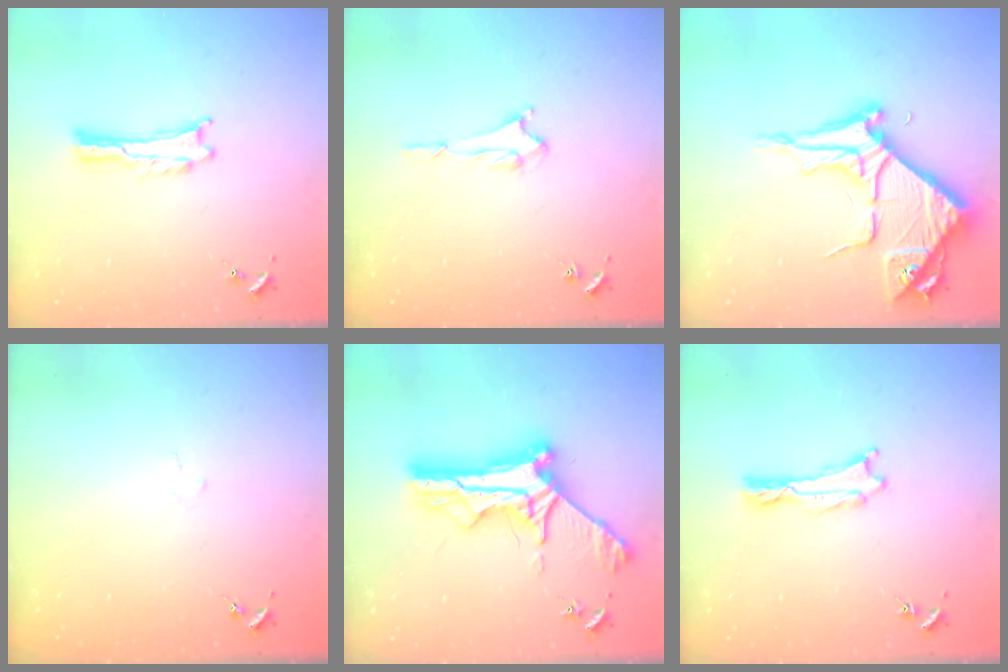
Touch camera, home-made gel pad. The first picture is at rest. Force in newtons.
{"total": 1.7, "press": 1.6, "slide": 0.4}
{"total": 8.7, "press": 8.6, "slide": 1.0}
{"total": 1.0, "press": 1.0, "slide": 0.1}
{"total": 11.2, "press": 11.2, "slide": 0.8}
{"total": 0.6, "press": 0.6, "slide": 0.1}